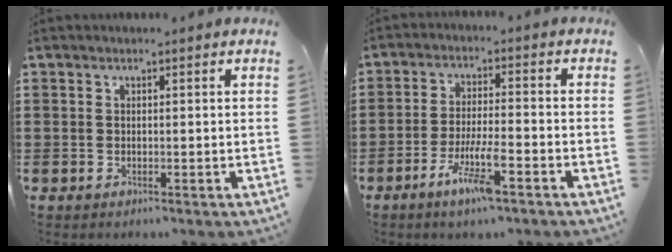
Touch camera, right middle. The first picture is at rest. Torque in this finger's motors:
{"motor_torque": [1.37, -0.77, 0.53, 0.18]}